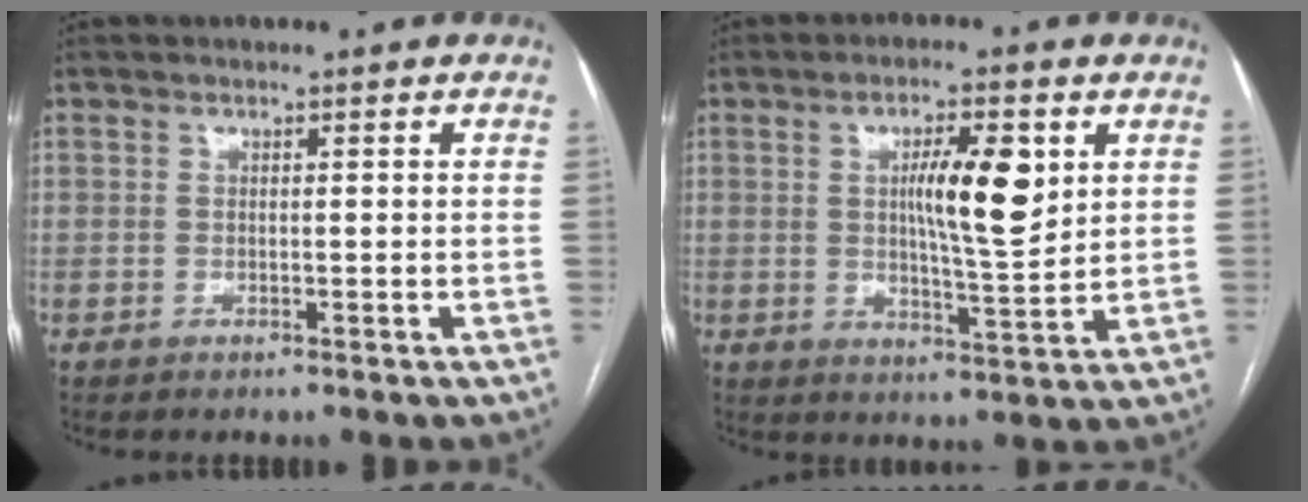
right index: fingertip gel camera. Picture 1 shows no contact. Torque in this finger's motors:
{"motor_torque": [0.92, 0.02, 0.39, 0.11]}